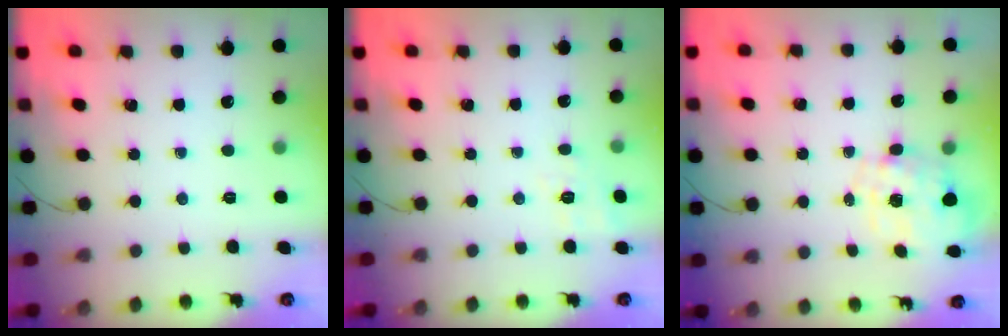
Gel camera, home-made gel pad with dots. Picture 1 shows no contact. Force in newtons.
{"total": 8.9, "press": 8.7, "slide": 2.0}
{"total": 2.1, "press": 1.8, "slide": 1.0}